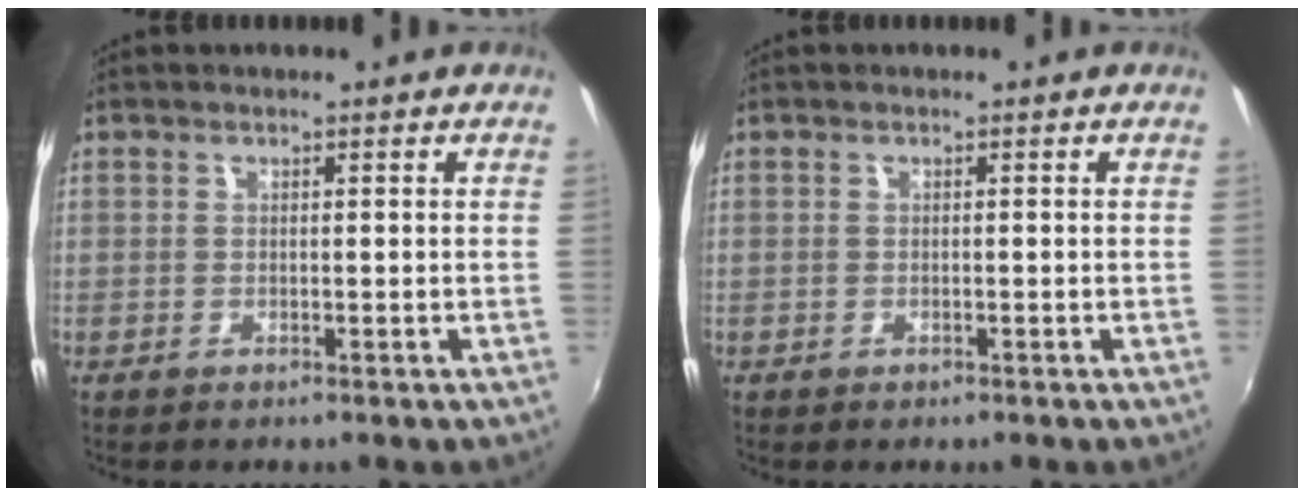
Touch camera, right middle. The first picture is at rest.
{"total": 0.5, "force": [-0.4, 0.3, 0.1], "torque": [-0.002, -0.003, -0.008]}